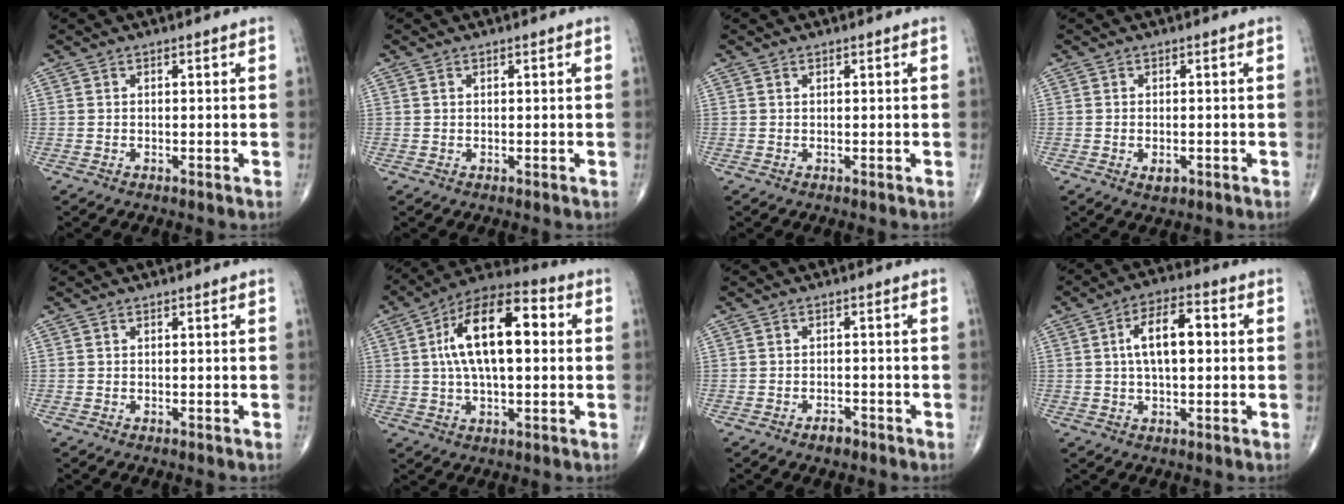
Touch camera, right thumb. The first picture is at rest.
{"total": 0.6, "force": [0.3, 0.4, 0.3], "torque": [-0.004, 0.000, 0.005]}
{"total": 0.0}
{"total": 2.1, "force": [-0.7, 1.3, 1.5], "torque": [-0.017, 0.000, -0.008]}
{"total": 0.0}
{"total": 17.9, "force": [2.8, 8.3, 15.5], "torque": [-0.259, 0.027, 0.039]}
{"total": 2.1, "force": [-1.5, 1.1, 1.0], "torque": [-0.015, 0.006, -0.021]}
{"total": 9.8, "force": [1.3, 4.7, 8.6], "torque": [-0.139, 0.018, 0.017]}